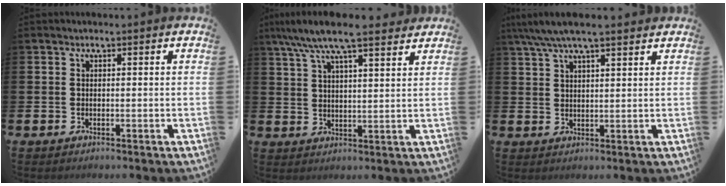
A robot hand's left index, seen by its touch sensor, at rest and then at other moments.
{"total": 8.8, "force": [8.0, 1.3, 3.5], "torque": [-0.089, -0.040, 0.141]}
{"total": 5.9, "force": [5.1, 1.1, 2.8], "torque": [-0.064, -0.011, 0.093]}